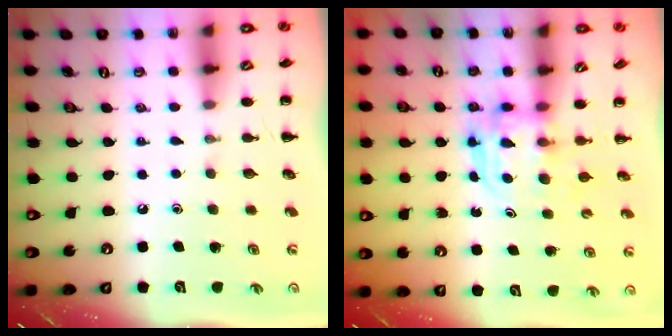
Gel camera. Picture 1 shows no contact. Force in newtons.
{"total": 3.6, "press": 3.6, "slide": 0.3}